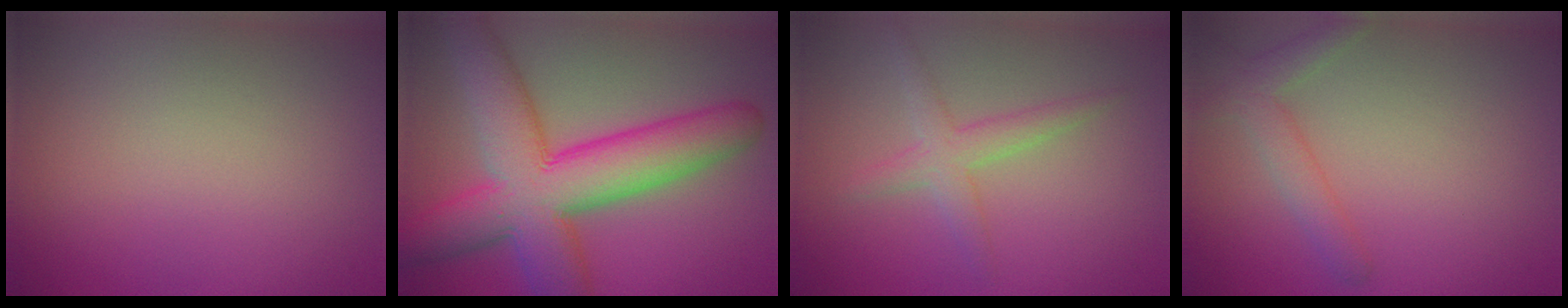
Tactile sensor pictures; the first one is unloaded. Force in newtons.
{"total": 11.5, "press": 11.5, "slide": 0.4}
{"total": 2.5, "press": 2.5, "slide": 0.0}
{"total": 2.6, "press": 2.6, "slide": 0.2}